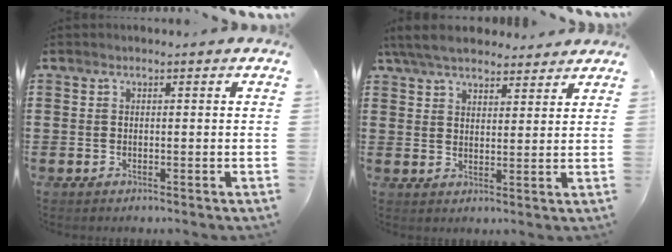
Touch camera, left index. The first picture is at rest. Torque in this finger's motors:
{"motor_torque": [2.14, 0.00, 0.52, 0.21]}